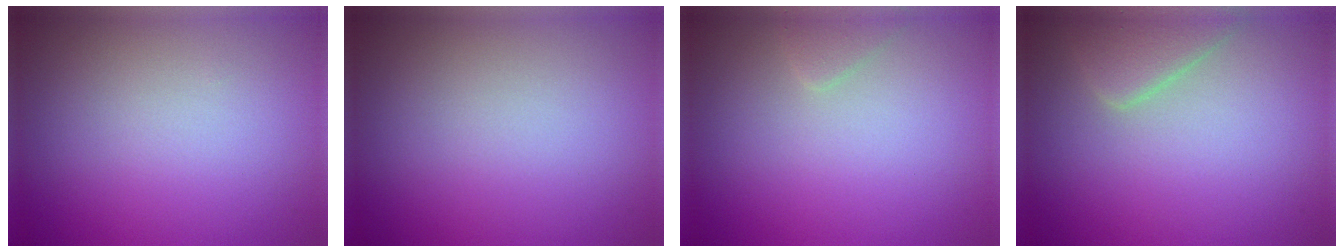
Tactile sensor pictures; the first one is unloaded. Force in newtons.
{"total": 0.0}
{"total": 0.8, "press": 0.8, "slide": 0.0}
{"total": 2.8, "press": 2.8, "slide": 0.2}